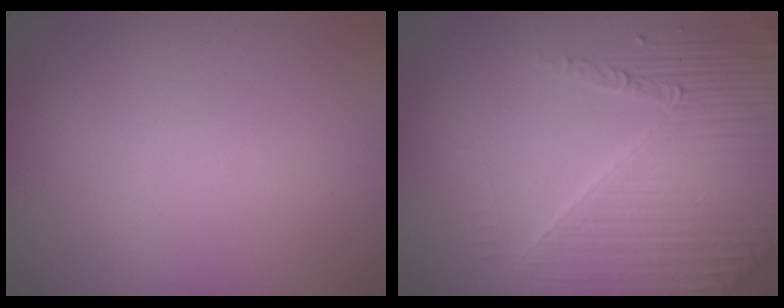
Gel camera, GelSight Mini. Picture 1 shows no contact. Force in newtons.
{"total": 6.5, "press": 5.2, "slide": 3.9}